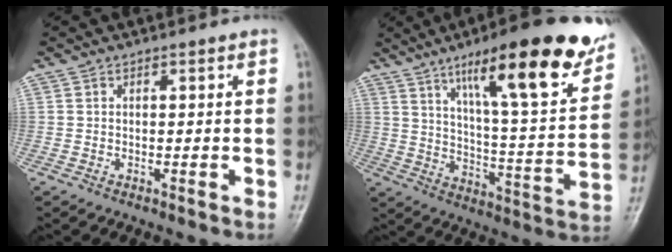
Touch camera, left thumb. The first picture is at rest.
{"total": 24.0, "force": [14.5, 4.7, 18.5], "torque": [-0.245, -0.049, 0.224]}